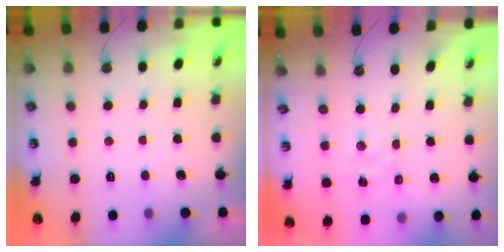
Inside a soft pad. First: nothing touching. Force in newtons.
{"total": 2.9, "press": 2.9, "slide": 0.6}